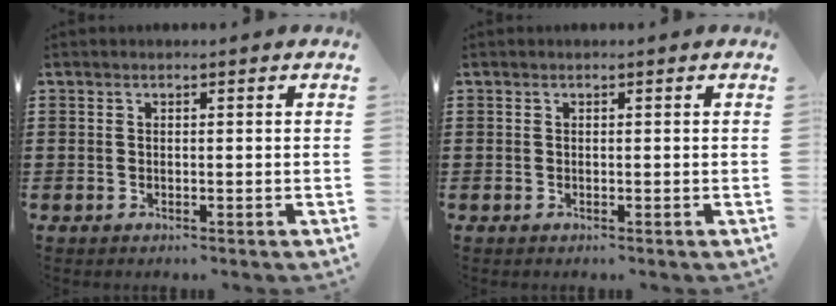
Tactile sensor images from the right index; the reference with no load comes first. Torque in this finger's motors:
{"motor_torque": [0.00, 0.00, 0.00, 0.00]}